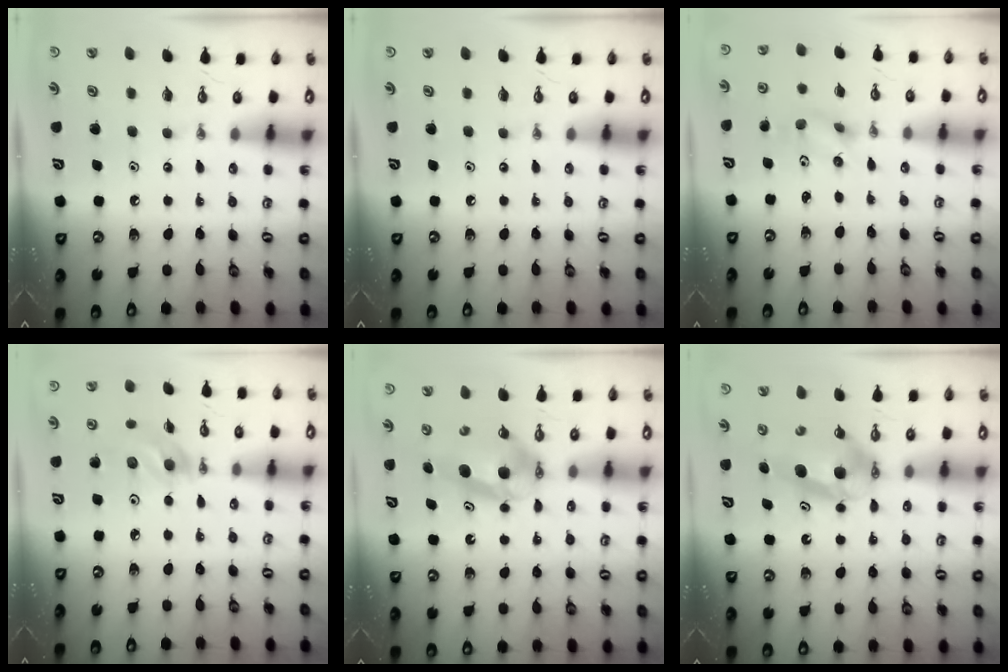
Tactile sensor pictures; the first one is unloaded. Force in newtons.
{"total": 0.0}
{"total": 2.8, "press": 2.6, "slide": 1.1}
{"total": 9.5, "press": 9.2, "slide": 2.2}
{"total": 7.8, "press": 5.4, "slide": 5.7}
{"total": 7.8, "press": 5.4, "slide": 5.7}